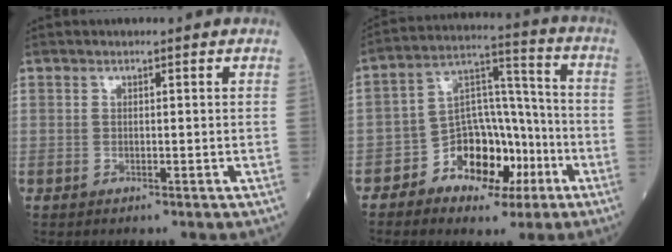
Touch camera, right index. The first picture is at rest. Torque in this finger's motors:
{"motor_torque": [0.43, -0.07, 0.19, 0.02]}